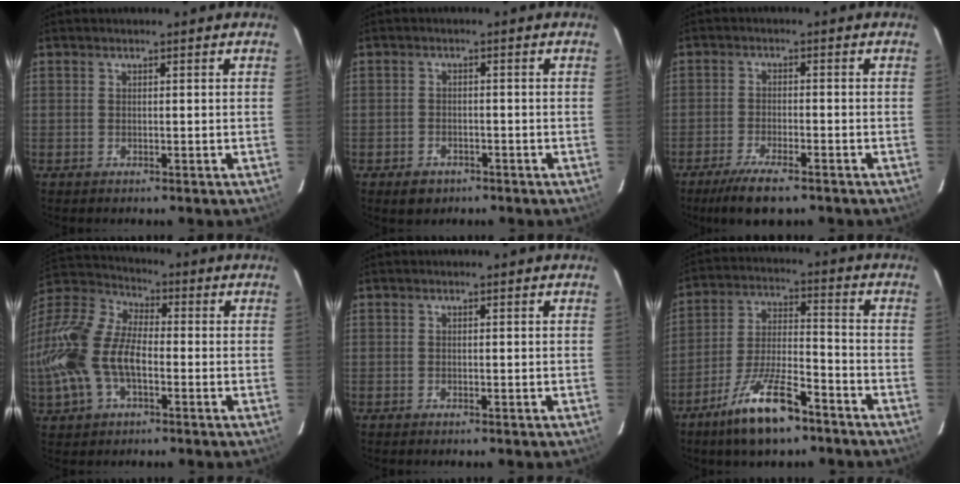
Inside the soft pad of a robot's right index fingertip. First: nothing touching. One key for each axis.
{"total": 3.8, "fx": -2.5, "fy": 2.6, "fz": 1.1, "tx": -0.031, "ty": 0.000, "tz": -0.035}
{"total": 8.1, "fx": -6.1, "fy": 1.9, "fz": 5.1, "tx": -0.120, "ty": -0.021, "tz": -0.108}
{"total": 20.4, "fx": -4.7, "fy": 11.6, "fz": 16.1, "tx": -0.361, "ty": 0.002, "tz": -0.094}
{"total": 0.0}
{"total": 13.3, "fx": -9.2, "fy": 3.8, "fz": 8.9, "tx": -0.182, "ty": -0.010, "tz": -0.164}